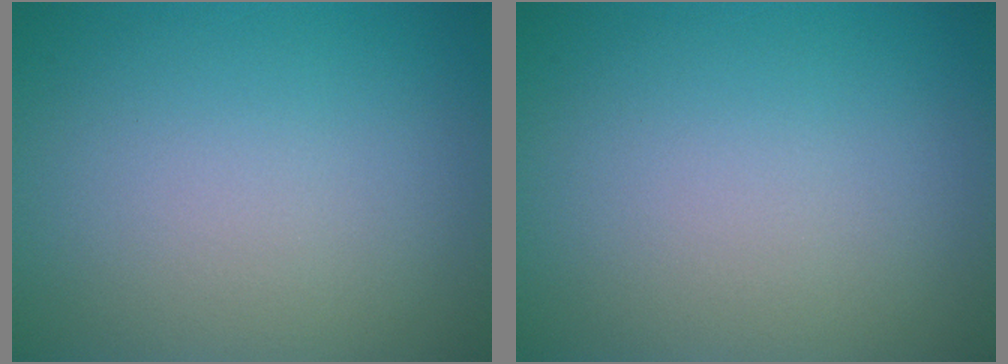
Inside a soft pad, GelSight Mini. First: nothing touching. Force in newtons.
{"total": 0.0}